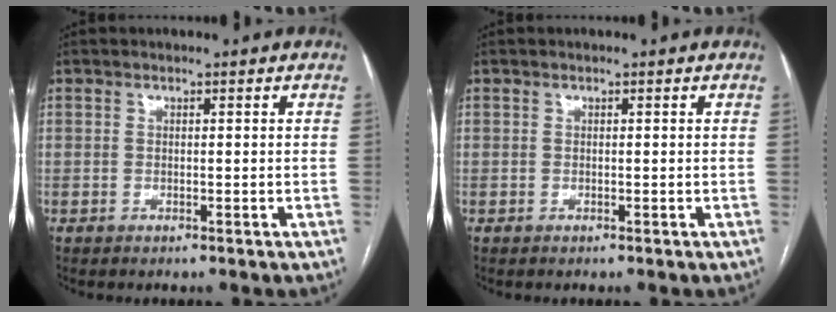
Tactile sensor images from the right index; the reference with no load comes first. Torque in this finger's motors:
{"motor_torque": [0.00, 0.00, 0.00, 0.00]}